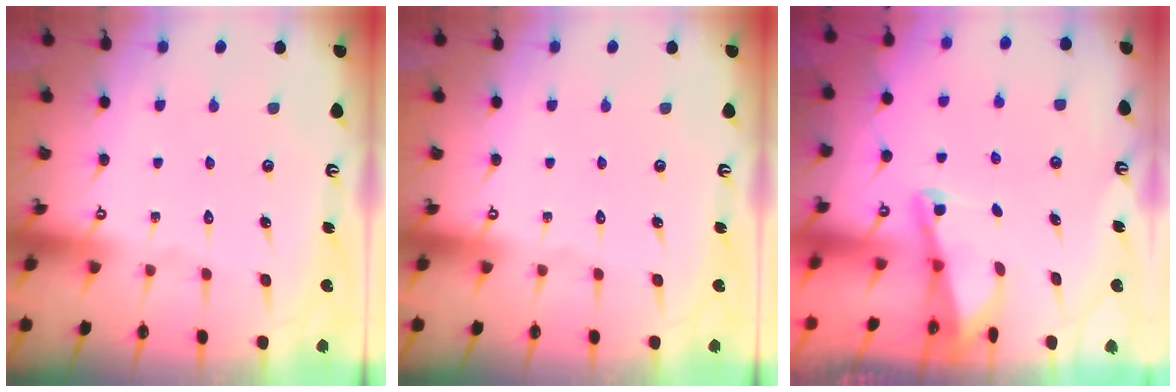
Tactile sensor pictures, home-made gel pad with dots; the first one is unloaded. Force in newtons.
{"total": 0.0}
{"total": 2.2, "press": 2.1, "slide": 0.3}